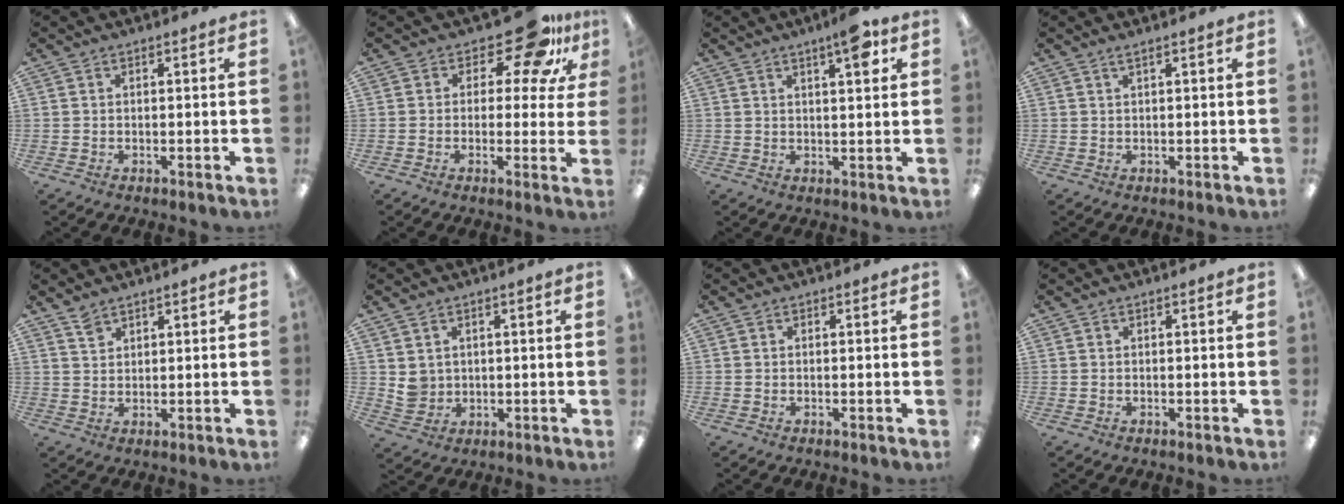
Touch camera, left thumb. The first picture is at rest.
{"total": 13.1, "force": [8.6, 5.8, 8.1], "torque": [-0.113, -0.063, 0.144]}
{"total": 6.9, "force": [4.0, 1.7, 5.3], "torque": [-0.072, -0.016, 0.060]}
{"total": 1.3, "force": [0.8, 0.0, 1.0], "torque": [-0.021, -0.001, 0.014]}
{"total": 3.2, "force": [2.5, 1.6, 1.1], "torque": [-0.018, -0.006, 0.047]}
{"total": 4.2, "force": [1.4, 3.9, 0.9], "torque": [-0.009, 0.000, 0.028]}
{"total": 0.0}
{"total": 0.0}